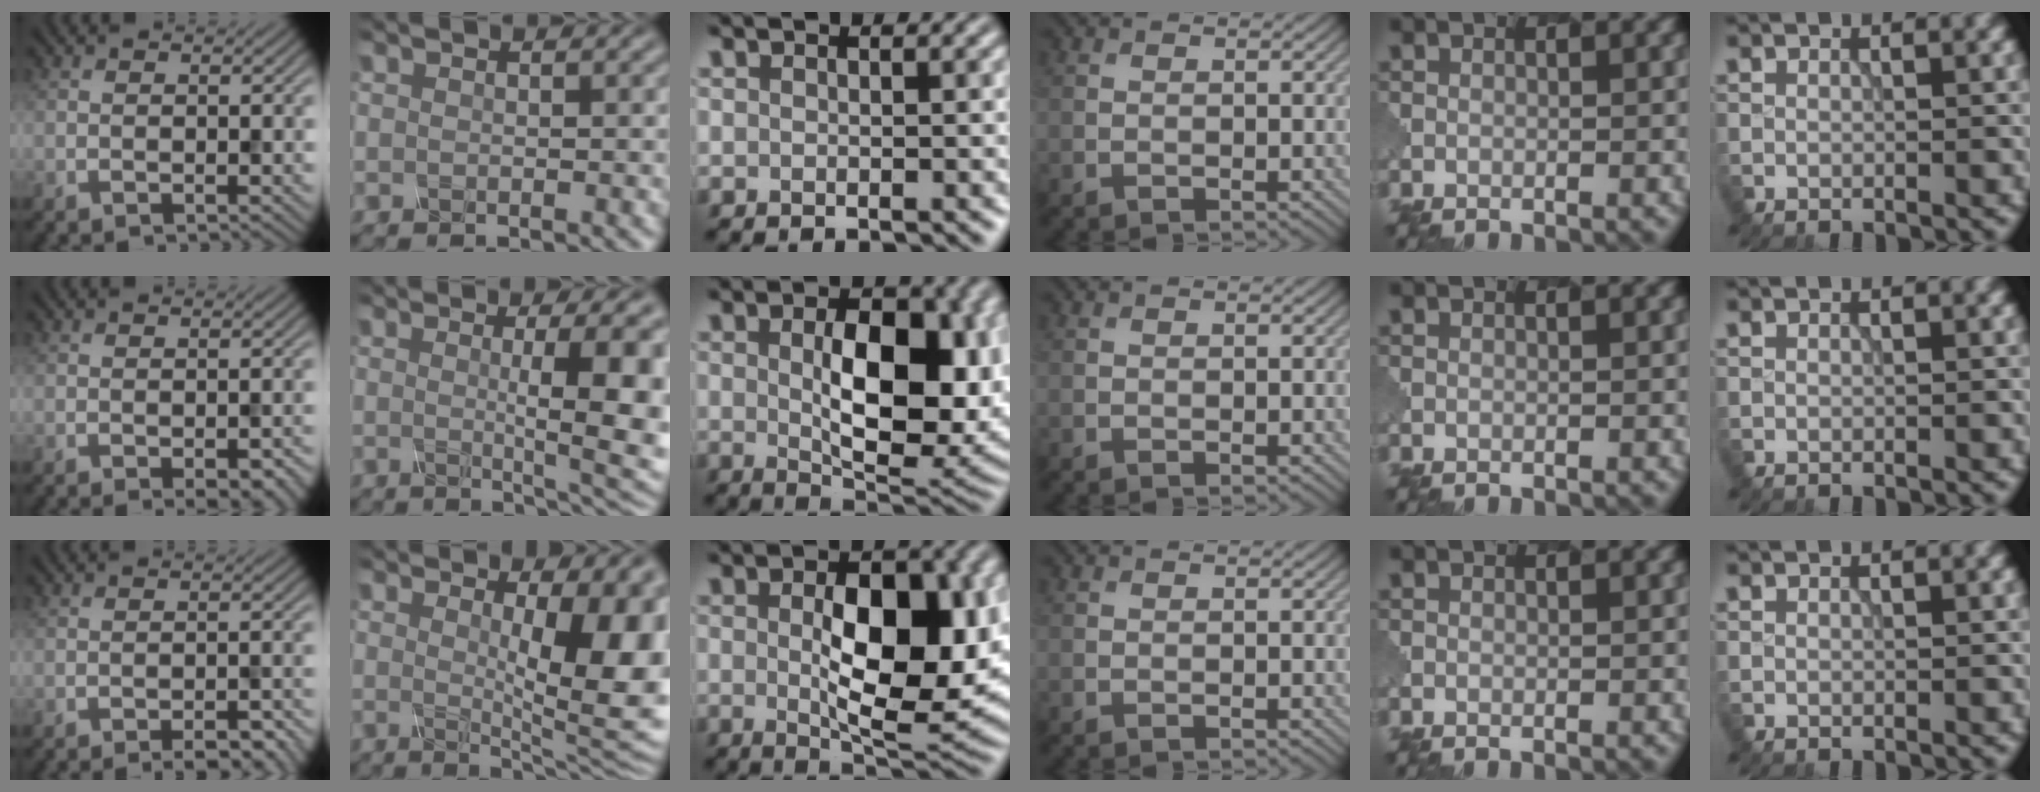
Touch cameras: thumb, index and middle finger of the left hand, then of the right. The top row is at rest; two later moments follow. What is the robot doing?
{"motion": "screw", "object": "spray bottle"}